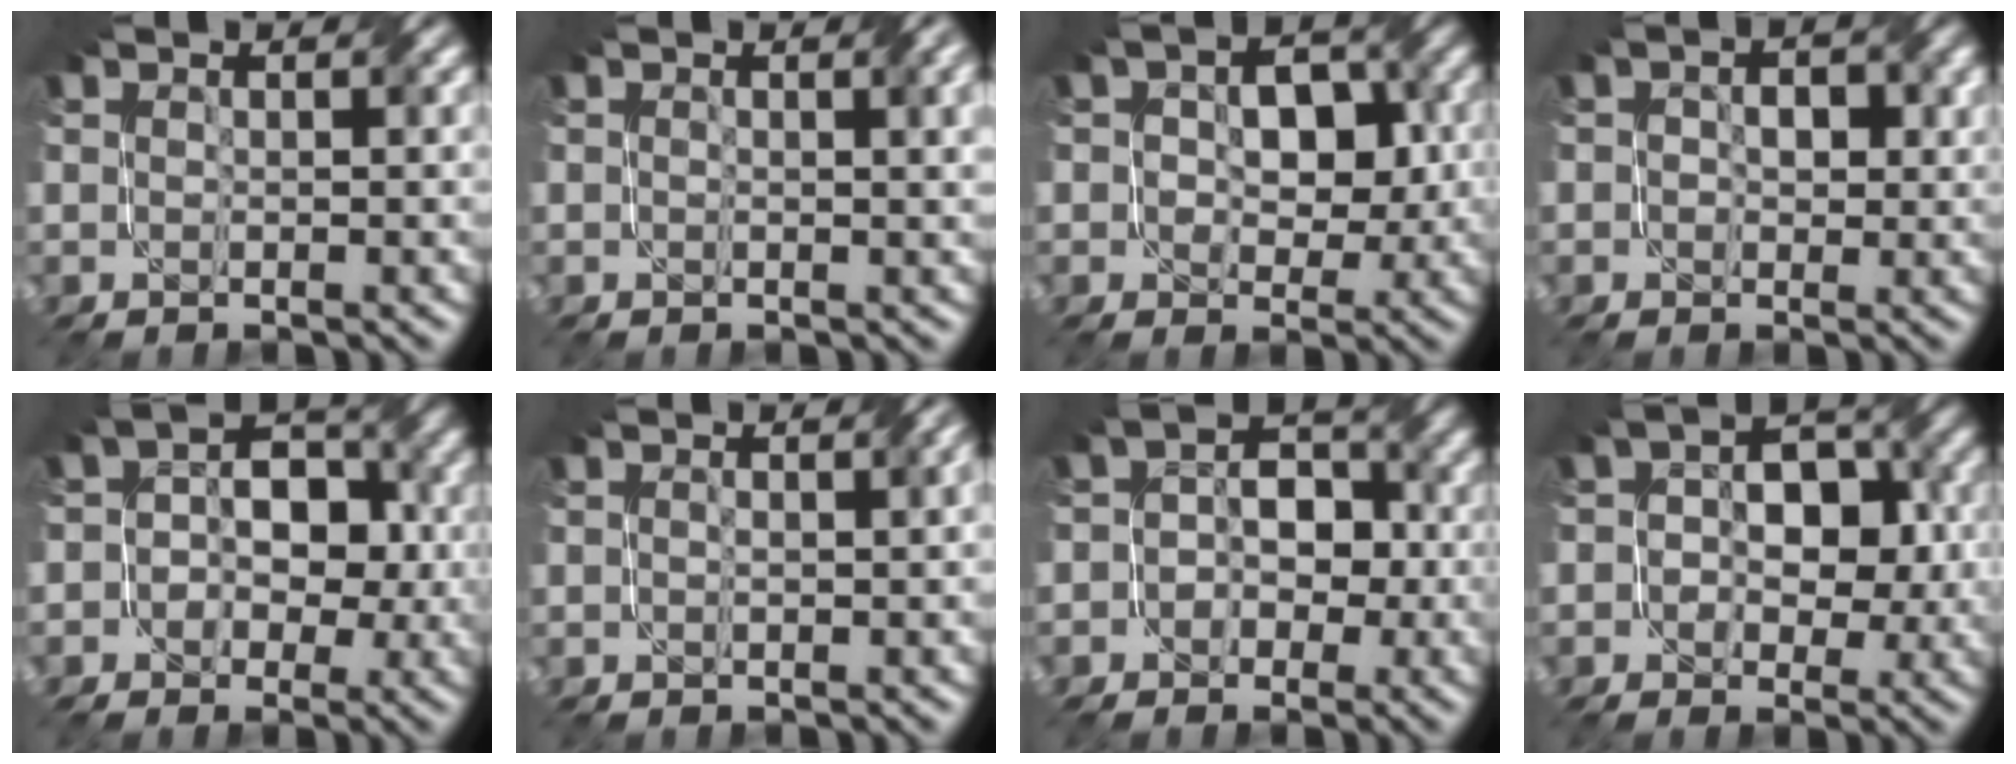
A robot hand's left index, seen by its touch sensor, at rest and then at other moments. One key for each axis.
{"total": 2.6, "fx": 0.6, "fy": 0.8, "fz": 2.4, "tx": -0.034, "ty": 0.002, "tz": 0.009}
{"total": 5.2, "fx": 0.2, "fy": 3.5, "fz": 3.8, "tx": -0.045, "ty": 0.002, "tz": 0.002}
{"total": 2.5, "fx": 0.0, "fy": 1.8, "fz": 1.6, "tx": -0.020, "ty": -0.001, "tz": -0.002}
{"total": 6.0, "fx": -0.9, "fy": 4.5, "fz": 3.8, "tx": -0.027, "ty": 0.014, "tz": -0.026}
{"total": 1.6, "fx": -0.3, "fy": 0.5, "fz": 1.5, "tx": -0.020, "ty": -0.003, "tz": 0.000}
{"total": 4.4, "fx": -1.4, "fy": 3.5, "fz": 2.4, "tx": -0.005, "ty": 0.010, "tz": -0.036}
{"total": 6.1, "fx": -0.5, "fy": 4.3, "fz": 4.2, "tx": -0.035, "ty": 0.015, "tz": -0.018}